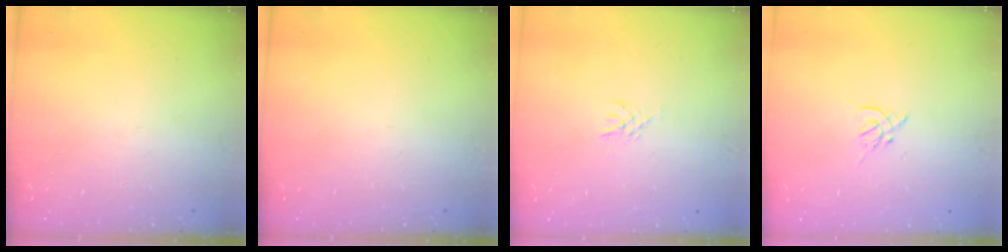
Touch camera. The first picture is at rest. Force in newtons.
{"total": 0.0}
{"total": 3.3, "press": 3.3, "slide": 0.4}
{"total": 2.7, "press": 2.6, "slide": 0.7}